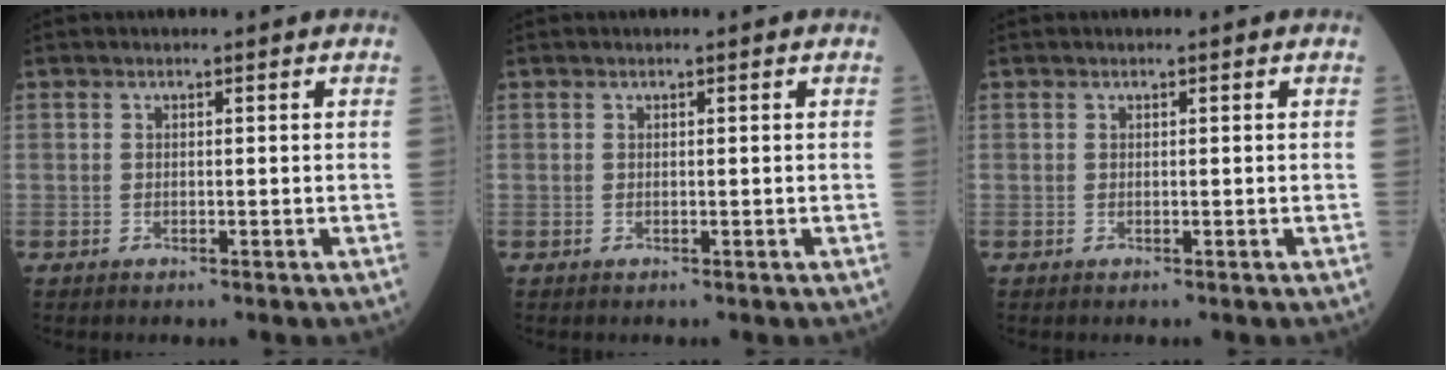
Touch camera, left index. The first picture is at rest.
{"total": 0.0}
{"total": 0.0}